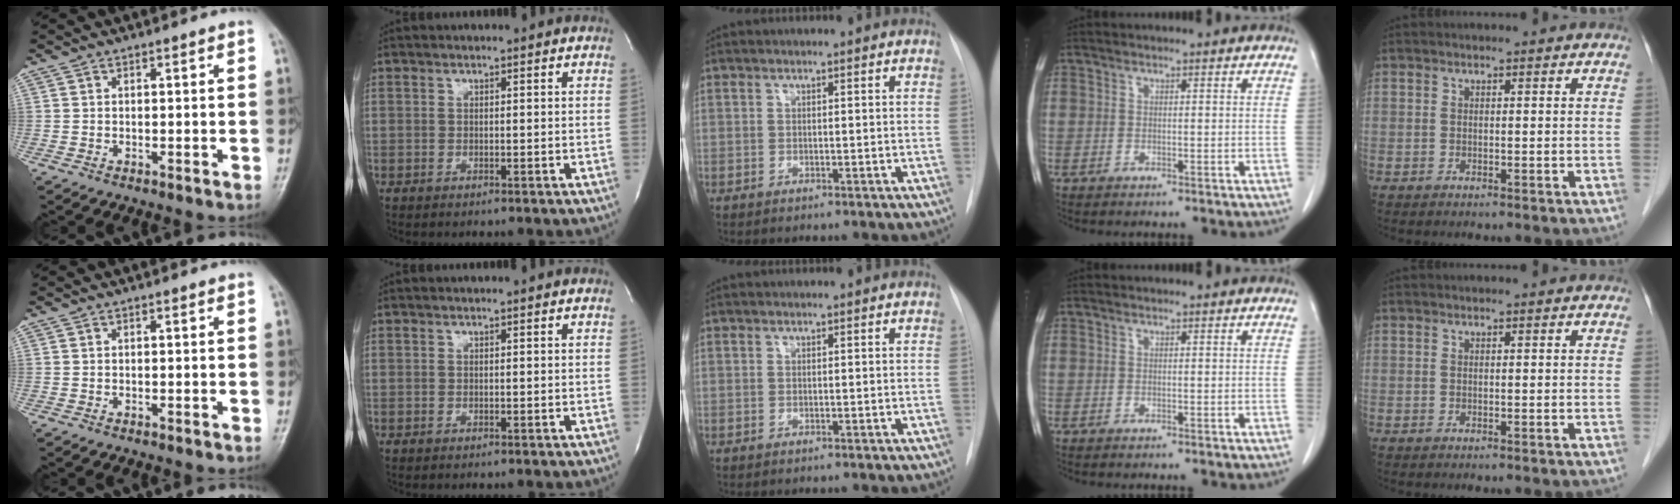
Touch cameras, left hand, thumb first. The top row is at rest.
{}